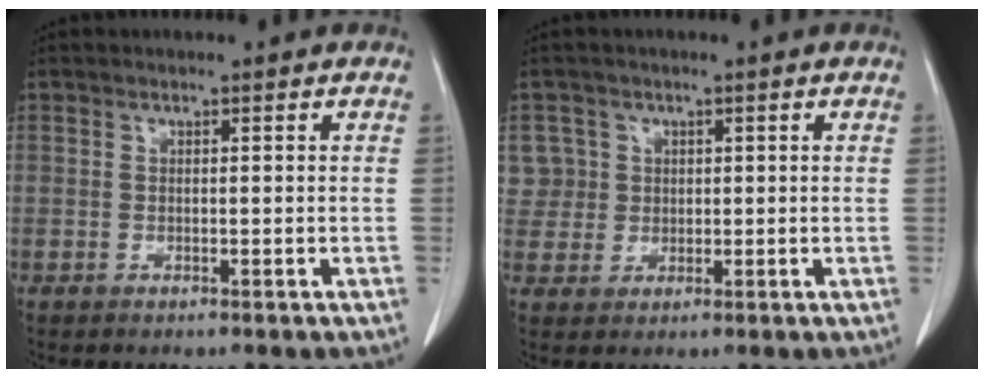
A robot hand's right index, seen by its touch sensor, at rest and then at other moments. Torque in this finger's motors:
{"motor_torque": [0.08, 0.03, 0.04, 0.01]}